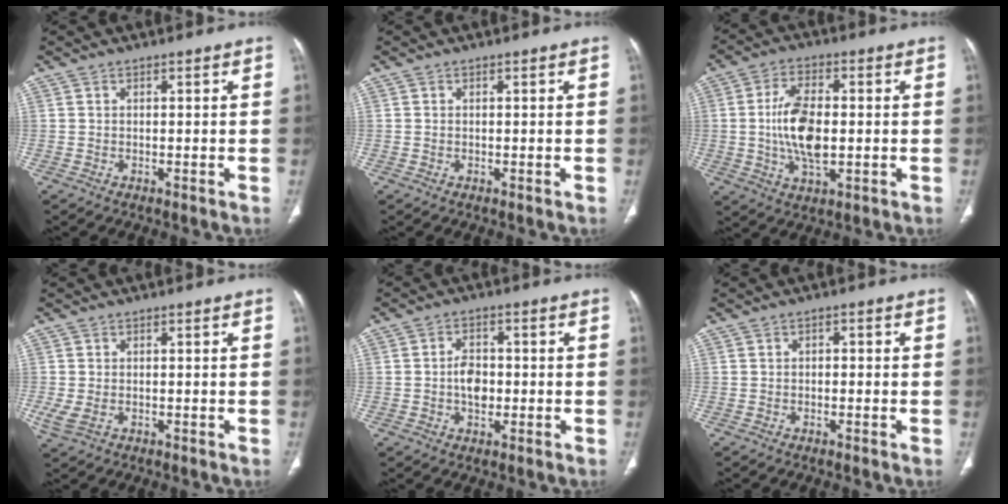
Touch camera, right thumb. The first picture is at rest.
{"total": 0.0}
{"total": 11.1, "force": [-0.4, 5.6, 9.6], "torque": [-0.180, 0.003, -0.007]}
{"total": 2.9, "force": [-0.5, 1.9, 2.2], "torque": [-0.065, -0.001, -0.003]}
{"total": 4.9, "force": [-0.6, 3.4, 3.5], "torque": [-0.047, 0.012, -0.014]}
{"total": 0.9, "force": [-0.3, 0.7, 0.5], "torque": [0.006, 0.002, -0.010]}